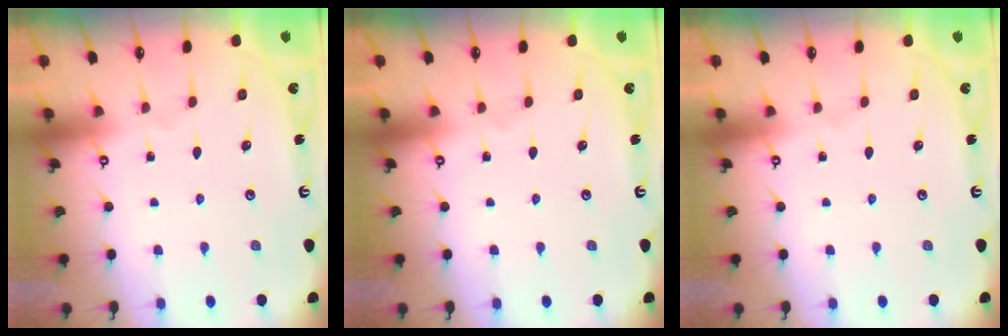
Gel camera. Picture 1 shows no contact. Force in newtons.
{"total": 0.0}
{"total": 0.0}